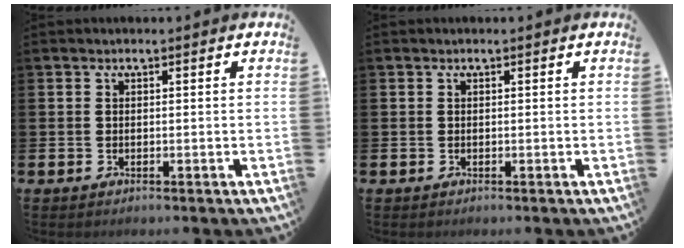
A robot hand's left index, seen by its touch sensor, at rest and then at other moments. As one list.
[{"total": 0.0}]